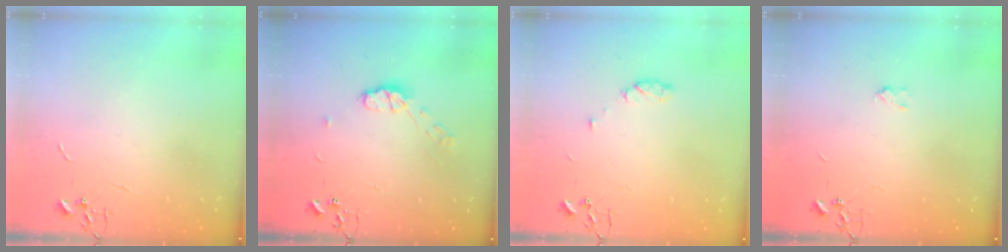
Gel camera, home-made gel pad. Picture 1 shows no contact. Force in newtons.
{"total": 7.4, "press": 7.3, "slide": 0.4}
{"total": 5.3, "press": 5.2, "slide": 0.7}
{"total": 2.4, "press": 2.4, "slide": 0.4}